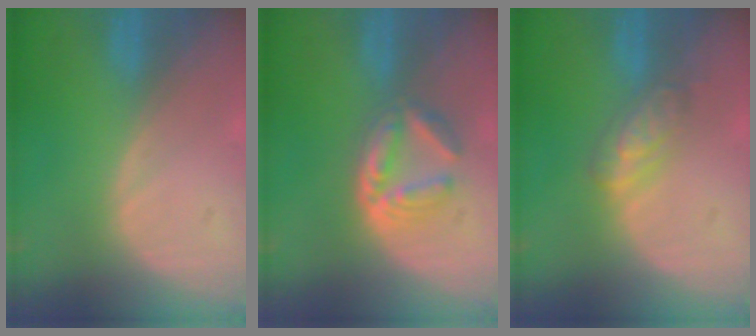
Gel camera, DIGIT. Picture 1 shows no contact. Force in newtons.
{"total": 6.3, "press": 5.4, "slide": 3.2}
{"total": 4.6, "press": 4.5, "slide": 1.3}